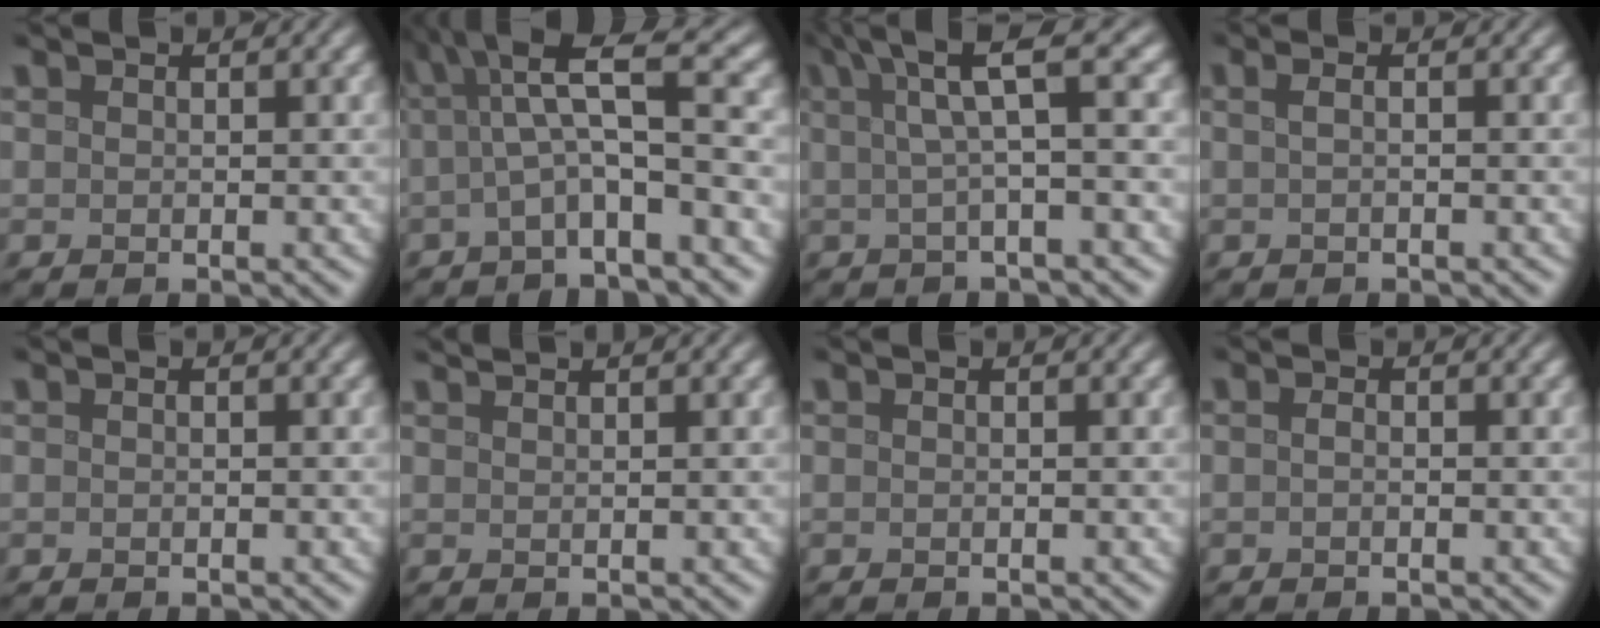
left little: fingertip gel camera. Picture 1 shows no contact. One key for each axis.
{"total": 6.0, "fx": 0.2, "fy": 1.1, "fz": 5.9, "tx": -0.095, "ty": 0.015, "tz": -0.008}
{"total": 5.3, "fx": 1.9, "fy": 0.9, "fz": 4.9, "tx": -0.075, "ty": 0.020, "tz": 0.030}
{"total": 1.7, "fx": 0.3, "fy": 0.7, "fz": 1.5, "tx": -0.019, "ty": -0.002, "tz": -0.011}
{"total": 0.0}
{"total": 1.0, "fx": 0.9, "fy": 0.2, "fz": 0.4, "tx": -0.002, "ty": 0.001, "tz": 0.011}
{"total": 0.0}
{"total": 0.6, "fx": -0.2, "fy": 0.3, "fz": 0.5, "tx": -0.012, "ty": 0.000, "tz": -0.004}